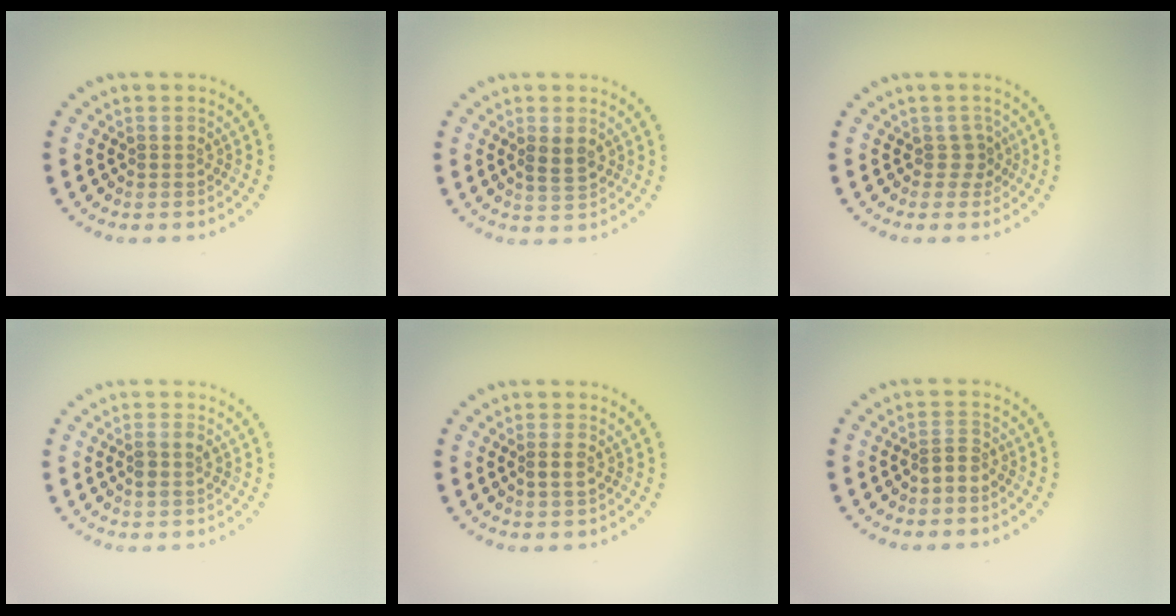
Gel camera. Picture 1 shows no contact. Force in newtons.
{"total": 2.0, "press": 2.0, "slide": 0.3}
{"total": 1.6, "press": 1.1, "slide": 1.2}
{"total": 1.3, "press": 1.3, "slide": 0.3}
{"total": 1.1, "press": 1.0, "slide": 0.5}
{"total": 1.6, "press": 1.2, "slide": 1.1}